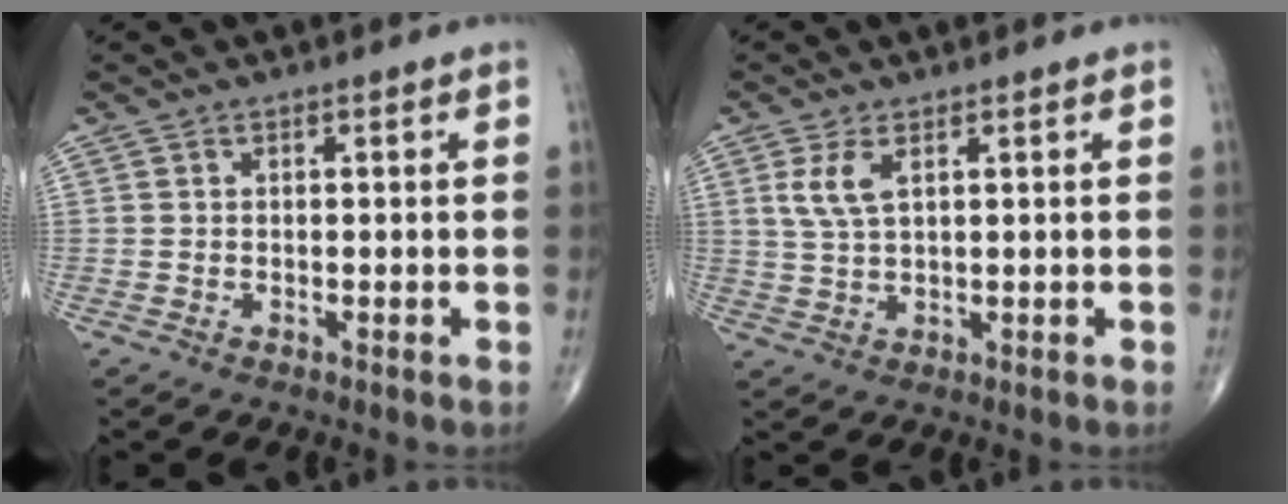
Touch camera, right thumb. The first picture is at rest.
{"total": 4.4, "force": [1.7, 1.8, 3.6], "torque": [-0.080, -0.001, 0.041]}